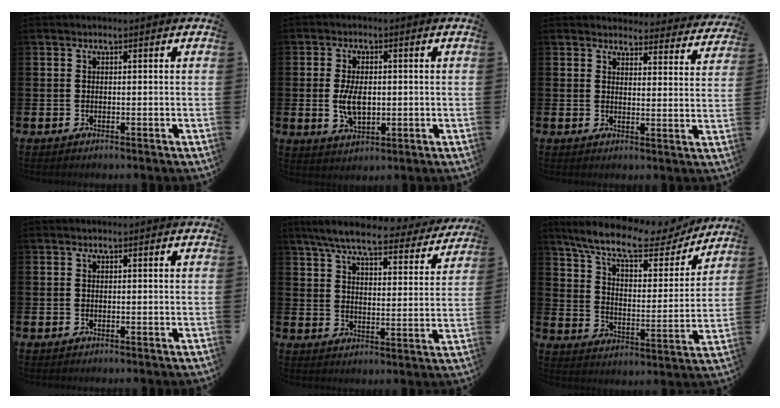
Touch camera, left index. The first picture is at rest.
{"total": 5.2, "force": [-0.1, 2.9, 4.4], "torque": [-0.078, 0.000, -0.006]}
{"total": 3.7, "force": [3.6, 0.9, 0.2], "torque": [-0.004, -0.028, 0.060]}
{"total": 0.0}
{"total": 7.9, "force": [7.0, 1.3, 3.4], "torque": [-0.079, -0.039, 0.117]}
{"total": 10.7, "force": [9.2, 2.6, 4.7], "torque": [-0.117, -0.055, 0.156]}